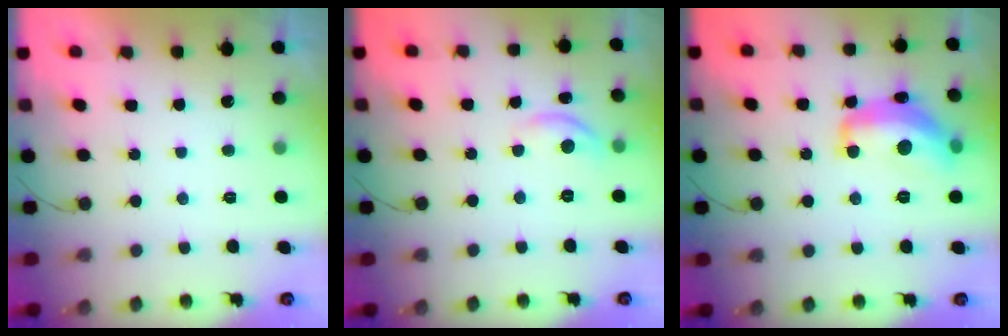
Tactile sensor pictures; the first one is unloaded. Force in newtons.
{"total": 7.0, "press": 7.0, "slide": 0.4}
{"total": 15.7, "press": 15.6, "slide": 1.0}